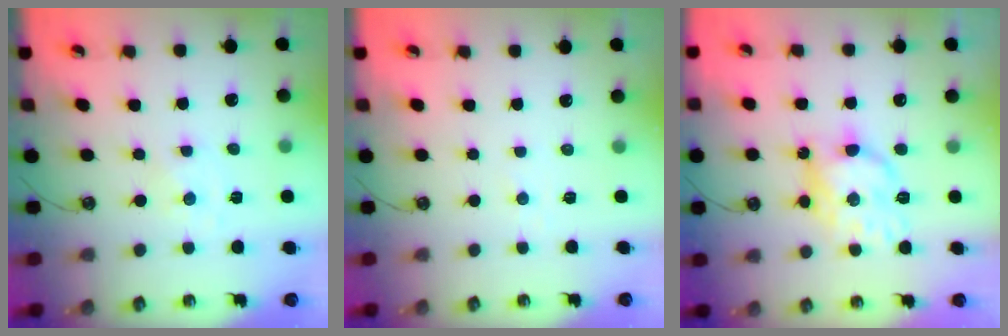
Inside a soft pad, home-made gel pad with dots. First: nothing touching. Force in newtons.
{"total": 2.2, "press": 2.1, "slide": 0.3}
{"total": 14.7, "press": 14.6, "slide": 0.8}